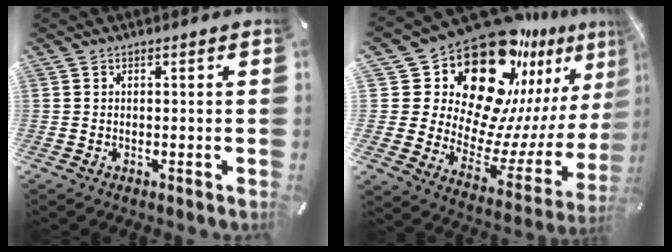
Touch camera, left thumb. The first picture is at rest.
{"total": 27.6, "force": [18.8, 14.0, 14.6], "torque": [-0.258, -0.177, 0.342]}